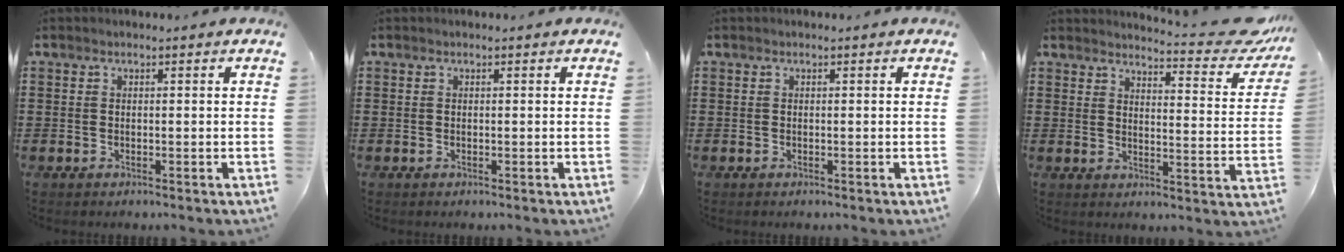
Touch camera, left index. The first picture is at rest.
{"total": 0.0}
{"total": 0.0}
{"total": 5.2, "force": [4.7, 0.1, 2.1], "torque": [-0.029, -0.041, 0.073]}